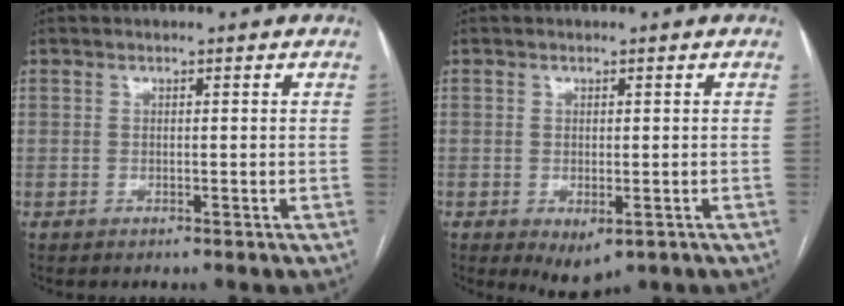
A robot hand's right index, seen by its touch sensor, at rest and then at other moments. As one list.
[{"total": 3.7, "force": [-1.5, 1.8, 2.8], "torque": [-0.037, -0.007, -0.007]}]